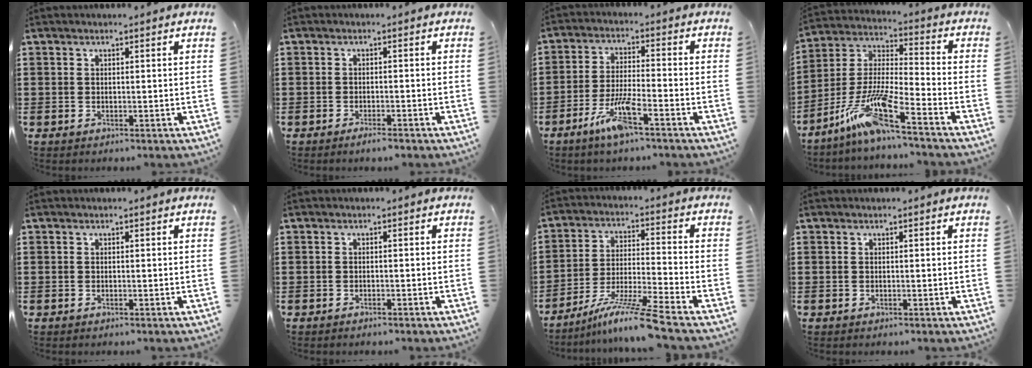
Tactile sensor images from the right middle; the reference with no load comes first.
{"total": 1.6, "force": [-1.4, 0.1, 0.8], "torque": [-0.016, -0.004, -0.024]}
{"total": 7.0, "force": [-4.3, 1.0, 5.4], "torque": [-0.119, -0.008, -0.082]}
{"total": 11.5, "force": [-8.4, 0.6, 7.7], "torque": [-0.177, -0.012, -0.173]}
{"total": 0.0}
{"total": 0.6, "force": [-0.6, 0.0, 0.1], "torque": [-0.005, -0.003, -0.011]}
{"total": 9.9, "force": [-7.8, -0.7, 6.0], "torque": [-0.116, -0.007, -0.155]}
{"total": 0.0}